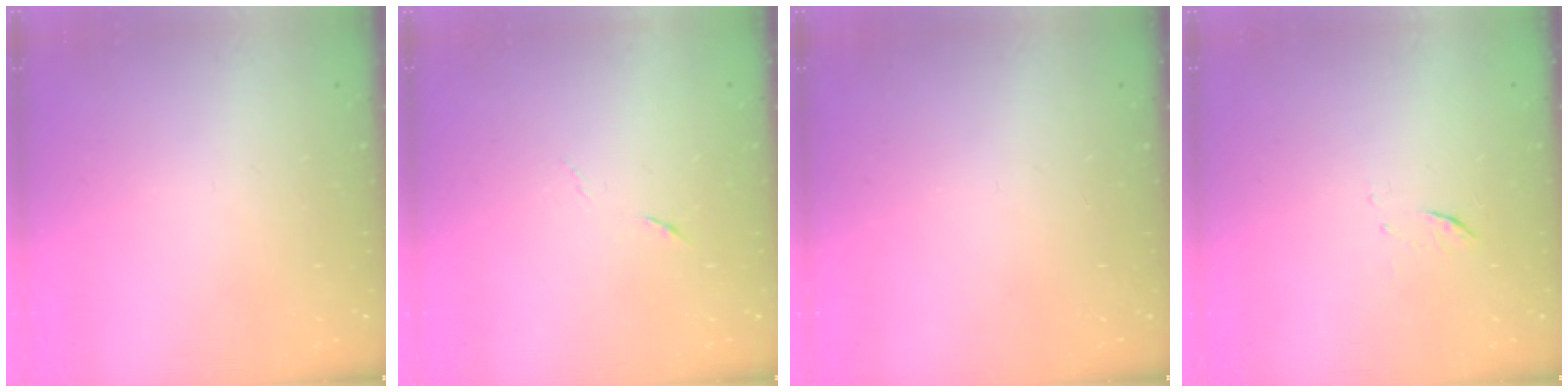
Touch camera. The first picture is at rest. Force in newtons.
{"total": 4.4, "press": 4.2, "slide": 1.3}
{"total": 0.0}
{"total": 5.2, "press": 5.1, "slide": 0.7}